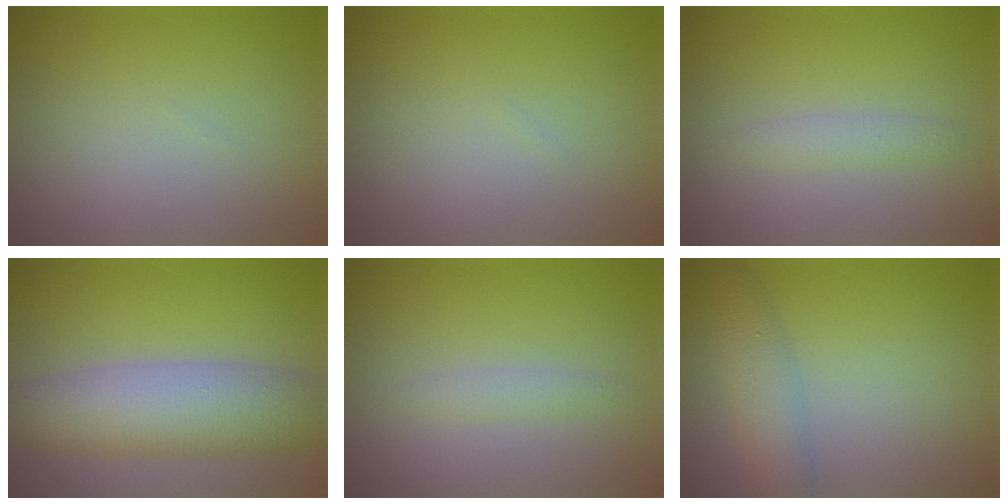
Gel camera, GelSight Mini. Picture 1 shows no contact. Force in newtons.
{"total": 0.0}
{"total": 1.5, "press": 1.5, "slide": 0.0}
{"total": 7.6, "press": 7.6, "slide": 0.2}
{"total": 1.2, "press": 1.2, "slide": 0.0}
{"total": 2.9, "press": 2.9, "slide": 0.1}